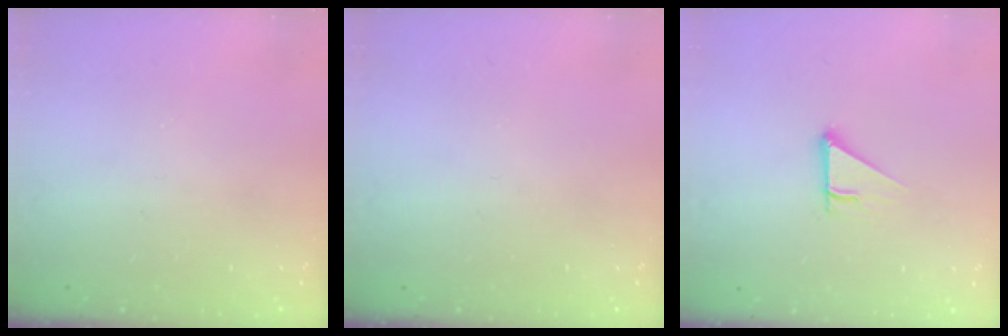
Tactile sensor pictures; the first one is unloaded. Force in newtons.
{"total": 0.0}
{"total": 2.5, "press": 2.5, "slide": 0.2}